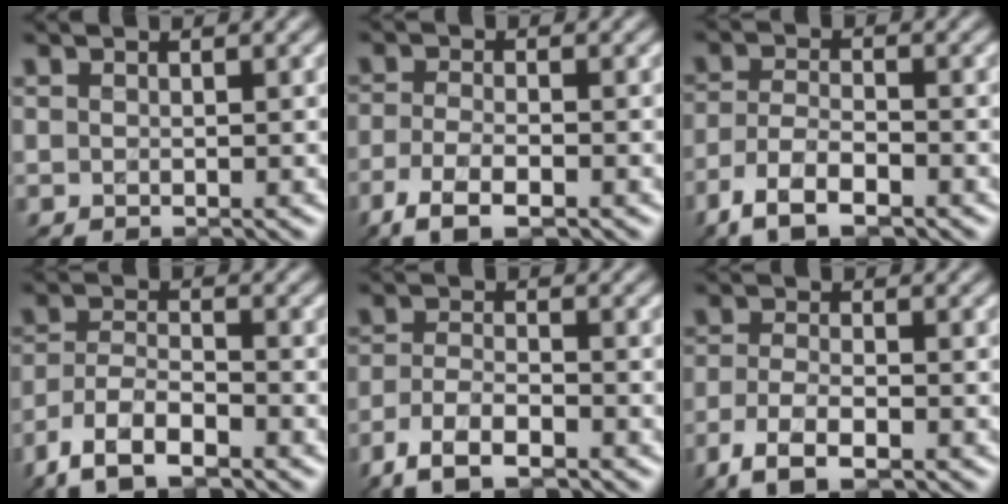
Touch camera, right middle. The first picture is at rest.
{"total": 4.6, "force": [-3.0, 1.6, 3.2], "torque": [-0.072, -0.011, -0.061]}
{"total": 6.0, "force": [-4.1, 2.3, 3.7], "torque": [-0.075, -0.007, -0.083]}
{"total": 6.8, "force": [-4.8, 2.6, 4.0], "torque": [-0.078, -0.006, -0.097]}
{"total": 5.5, "force": [-3.9, 2.0, 3.2], "torque": [-0.067, -0.006, -0.080]}
{"total": 4.7, "force": [-2.9, 1.7, 3.3], "torque": [-0.073, -0.010, -0.060]}